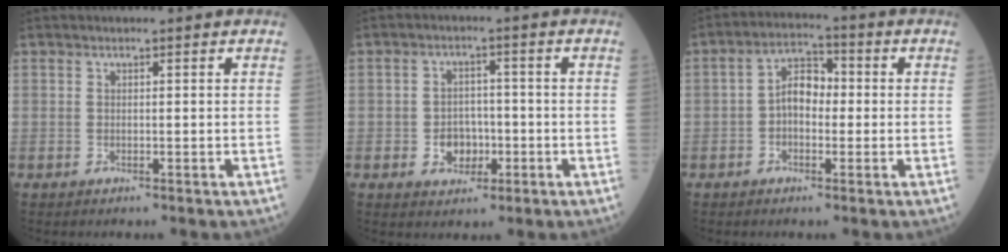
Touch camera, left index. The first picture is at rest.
{"total": 4.6, "force": [-1.4, 3.5, 2.6], "torque": [-0.042, 0.010, -0.020]}
{"total": 5.7, "force": [-0.6, 3.3, 4.6], "torque": [-0.085, 0.026, -0.017]}